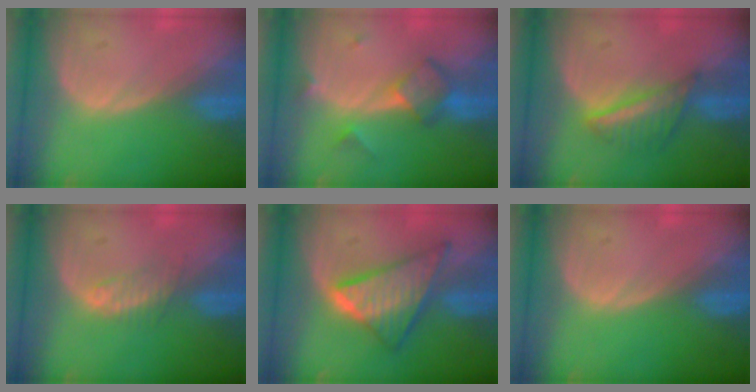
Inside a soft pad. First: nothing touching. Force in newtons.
{"total": 5.9, "press": 5.2, "slide": 2.9}
{"total": 5.3, "press": 5.3, "slide": 0.2}
{"total": 2.3, "press": 2.3, "slide": 0.2}
{"total": 9.0, "press": 9.0, "slide": 0.7}
{"total": 0.0}